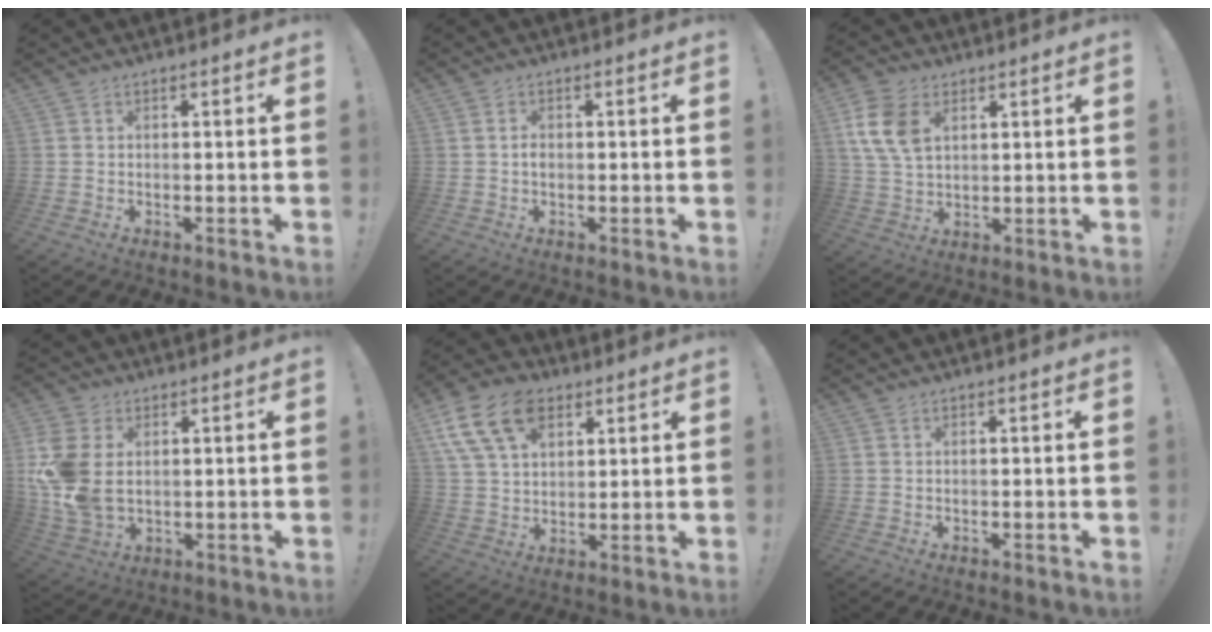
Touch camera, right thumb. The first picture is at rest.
{"total": 1.4, "force": [-0.4, 0.9, 0.9], "torque": [-0.016, 0.004, -0.008]}
{"total": 11.6, "force": [4.4, 7.7, 7.5], "torque": [-0.152, -0.003, 0.085]}
{"total": 14.0, "force": [2.1, 9.8, 9.8], "torque": [-0.205, -0.008, 0.041]}
{"total": 15.7, "force": [7.7, 10.2, 9.0], "torque": [-0.165, -0.027, 0.147]}
{"total": 0.0}